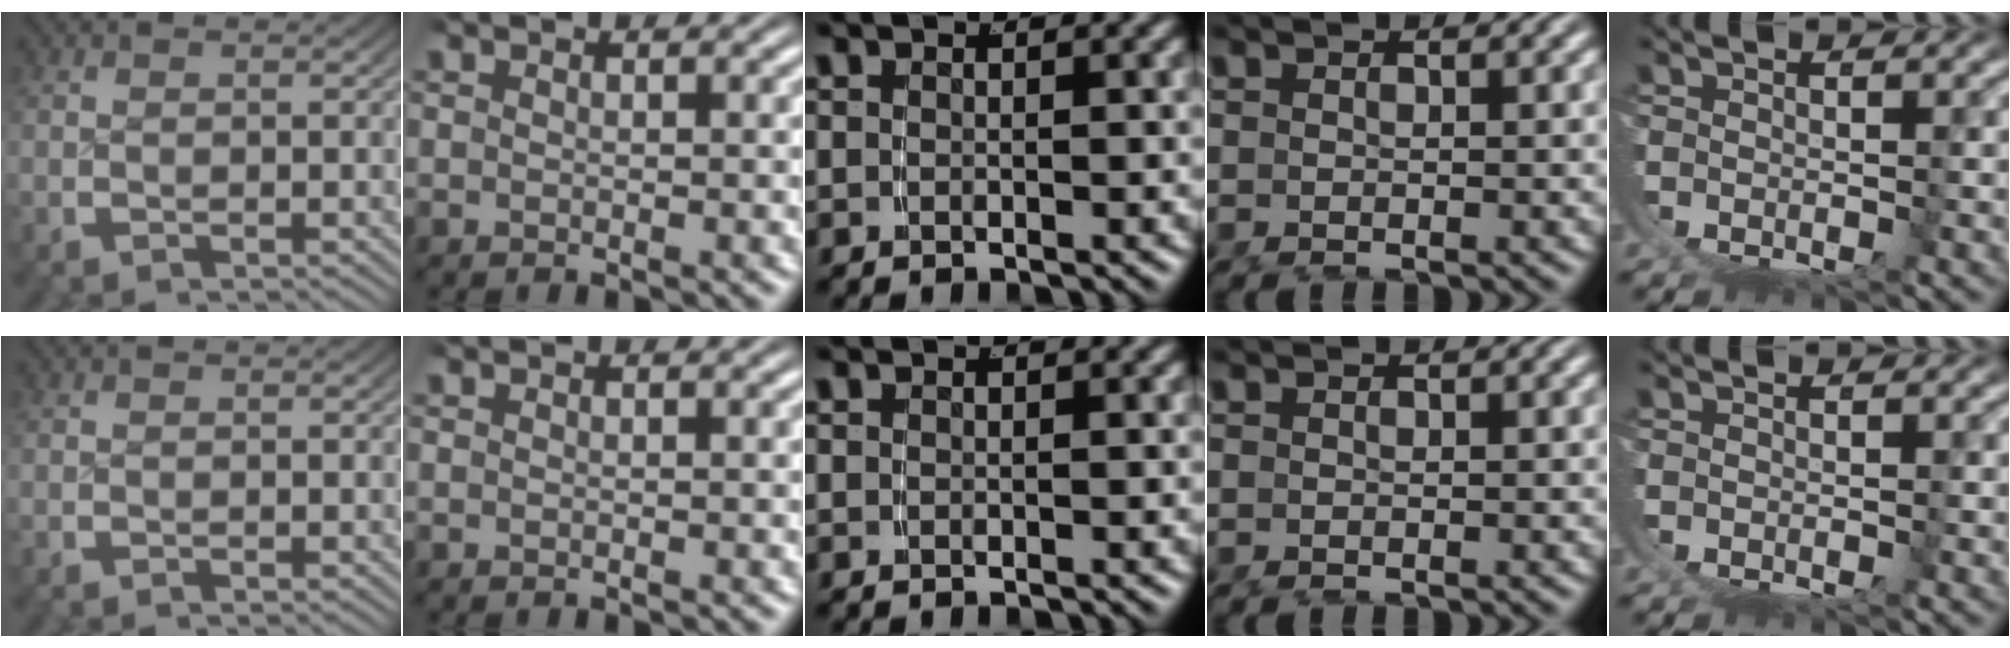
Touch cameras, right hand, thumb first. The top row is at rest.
{}